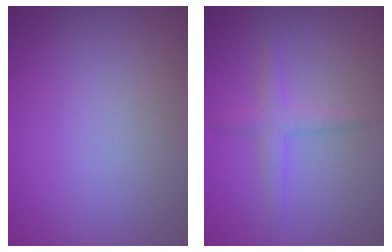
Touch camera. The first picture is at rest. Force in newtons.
{"total": 2.0, "press": 2.0, "slide": 0.1}